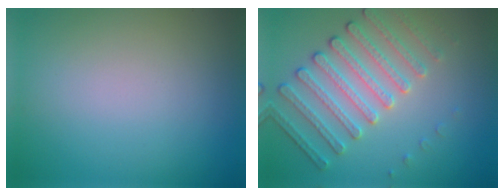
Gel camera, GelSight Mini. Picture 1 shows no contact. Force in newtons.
{"total": 4.2, "press": 4.1, "slide": 1.2}